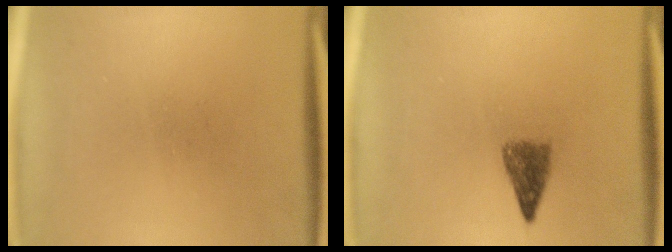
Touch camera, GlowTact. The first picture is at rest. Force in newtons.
{"total": 2.9}